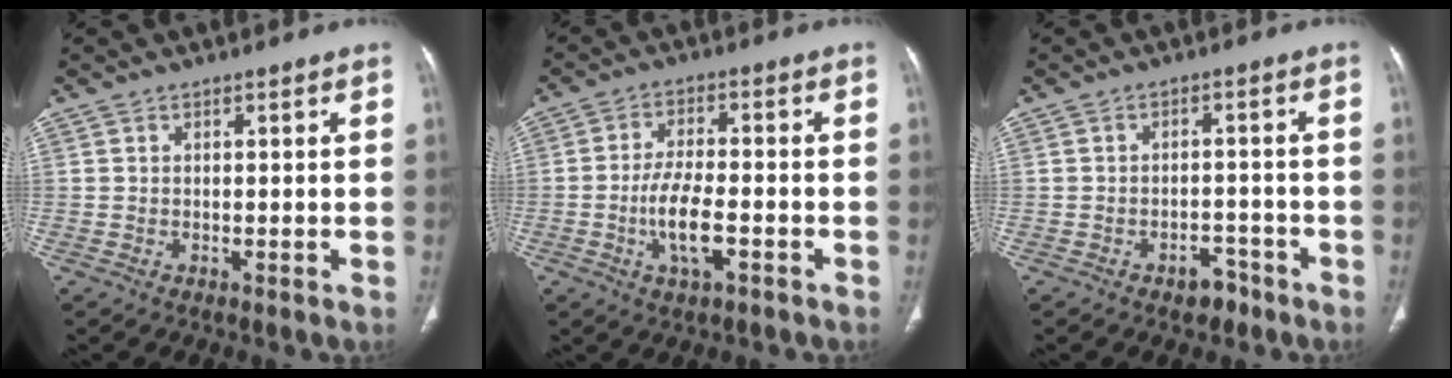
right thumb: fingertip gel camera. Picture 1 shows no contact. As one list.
[{"total": 7.7, "force": [-2.7, 2.9, 6.6], "torque": [-0.127, 0.013, -0.048]}, {"total": 3.9, "force": [-2.6, 2.4, 1.6], "torque": [-0.010, 0.023, -0.031]}]